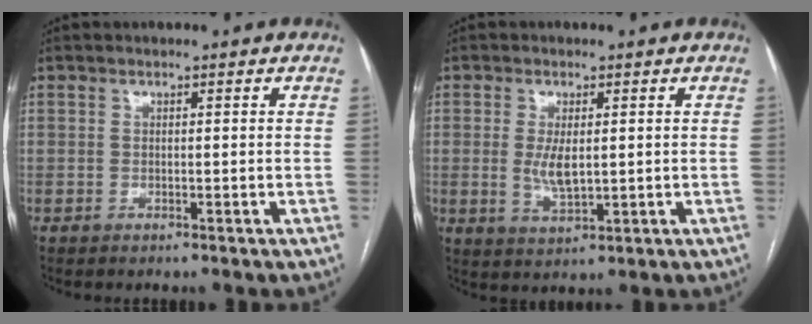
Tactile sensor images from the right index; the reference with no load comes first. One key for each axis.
{"total": 4.6, "fx": 0.3, "fy": 1.6, "fz": 4.3, "tx": -0.089, "ty": -0.010, "tz": 0.011}